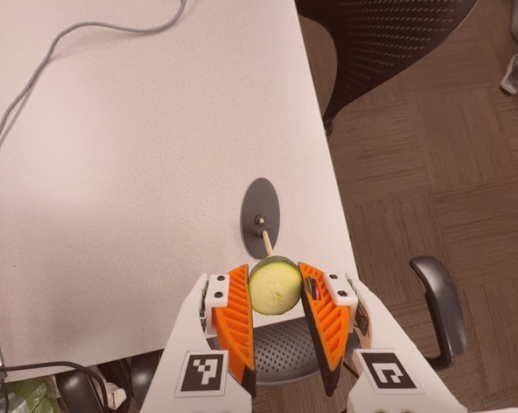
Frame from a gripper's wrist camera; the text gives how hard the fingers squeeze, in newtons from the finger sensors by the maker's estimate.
{"total": 9.1, "left": 9.7, "right": 8.6}